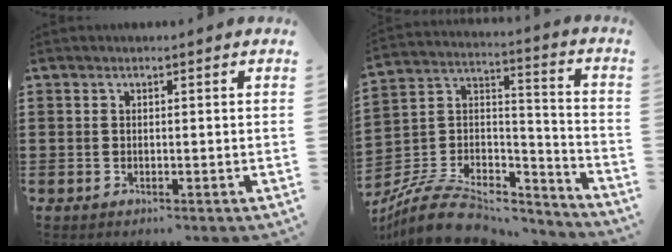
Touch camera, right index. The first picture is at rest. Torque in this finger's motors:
{"motor_torque": [-1.28, 0.86, -0.57, -0.21]}